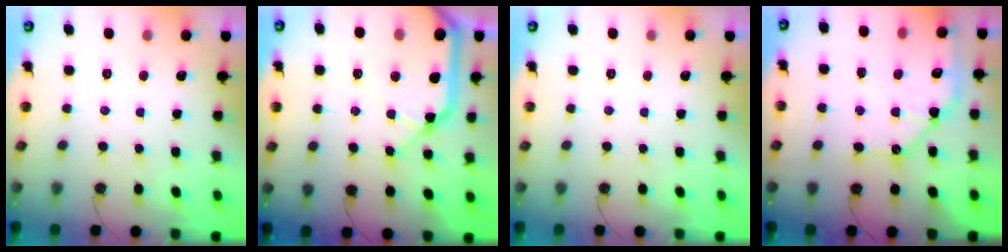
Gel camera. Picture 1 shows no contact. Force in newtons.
{"total": 19.2, "press": 19.0, "slide": 3.0}
{"total": 0.0}
{"total": 12.3, "press": 12.2, "slide": 1.6}